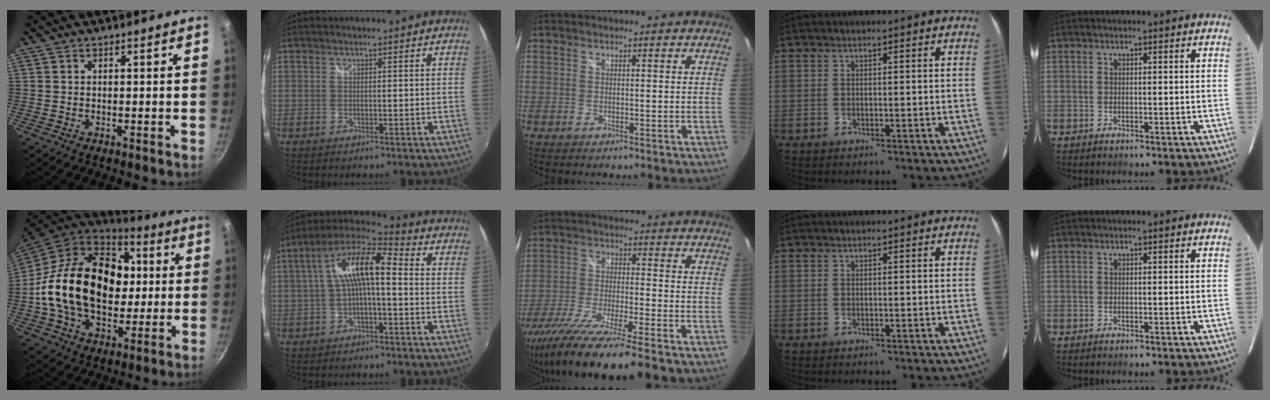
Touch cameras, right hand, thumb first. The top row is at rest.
{"thumb": {"total": 27.2, "force": [1.3, 19.2, 19.2], "torque": [-0.296, 0.028, 0.023]}, "index": {"total": 12.2, "force": [0.3, 3.7, 11.6], "torque": [-0.222, 0.027, 0.001]}, "middle": {"total": 19.0, "force": [-14.8, 1.4, 12.0], "torque": [-0.238, -0.057, -0.257]}}